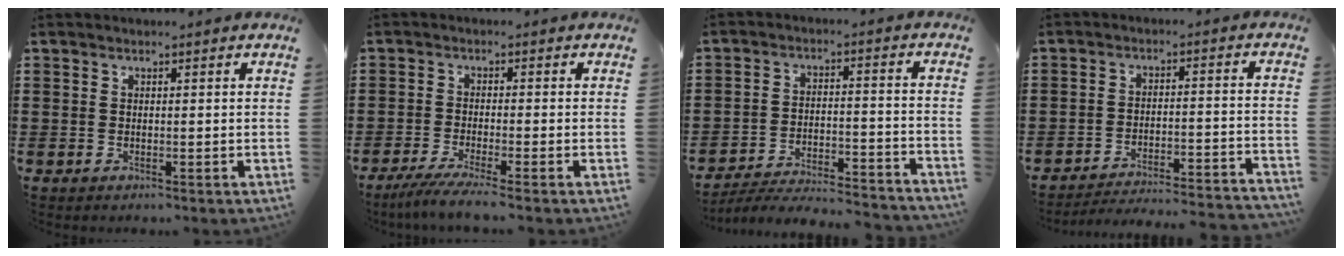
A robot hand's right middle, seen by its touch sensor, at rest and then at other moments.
{"total": 3.5, "force": [-2.9, -0.4, 2.0], "torque": [-0.054, -0.017, -0.060]}
{"total": 5.5, "force": [-5.3, 0.5, 1.5], "torque": [-0.032, 0.002, -0.107]}
{"total": 3.9, "force": [-3.8, -0.1, 1.0], "torque": [-0.031, -0.007, -0.084]}